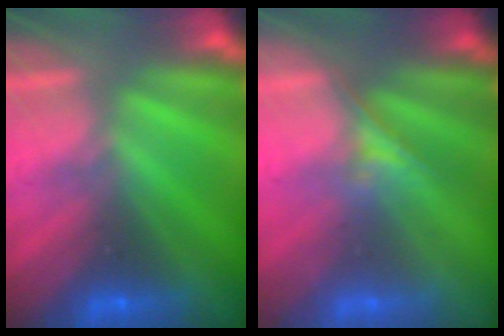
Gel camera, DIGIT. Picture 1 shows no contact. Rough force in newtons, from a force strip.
{"total": 1.8}